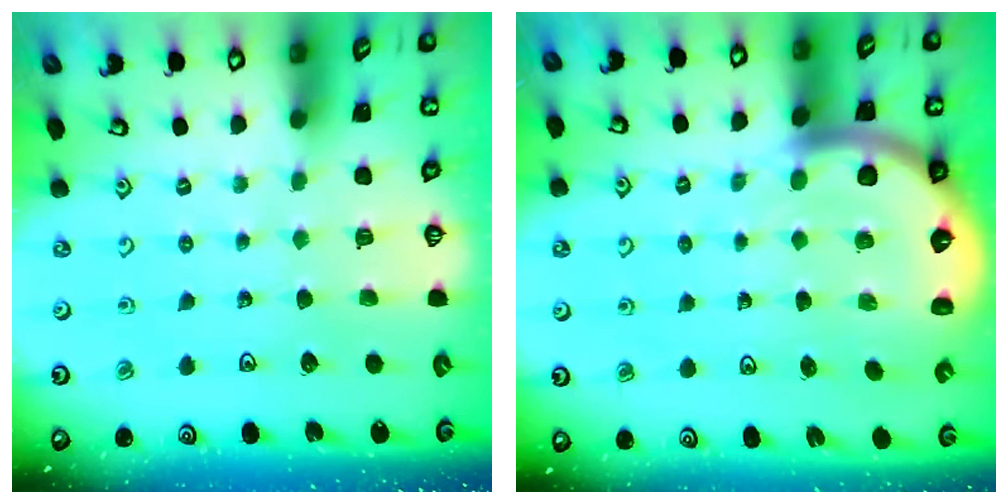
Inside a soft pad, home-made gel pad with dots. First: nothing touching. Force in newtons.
{"total": 7.7, "press": 7.6, "slide": 1.3}